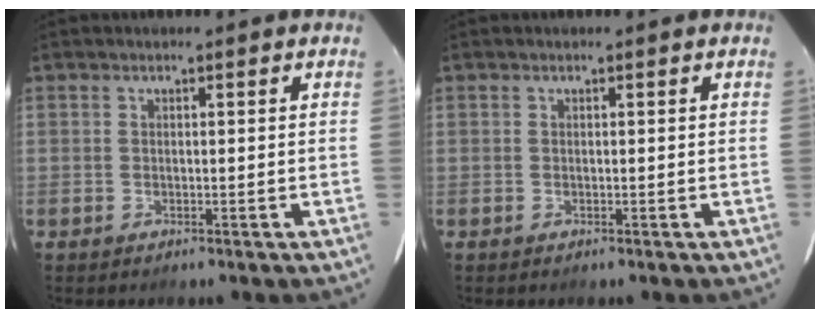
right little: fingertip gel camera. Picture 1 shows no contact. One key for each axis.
{"total": 0.0}